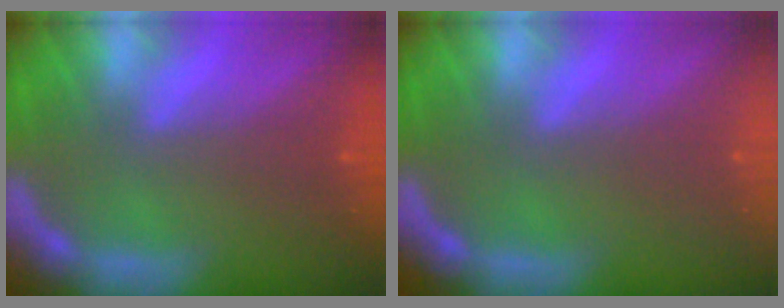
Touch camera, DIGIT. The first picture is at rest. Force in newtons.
{"total": 0.0}